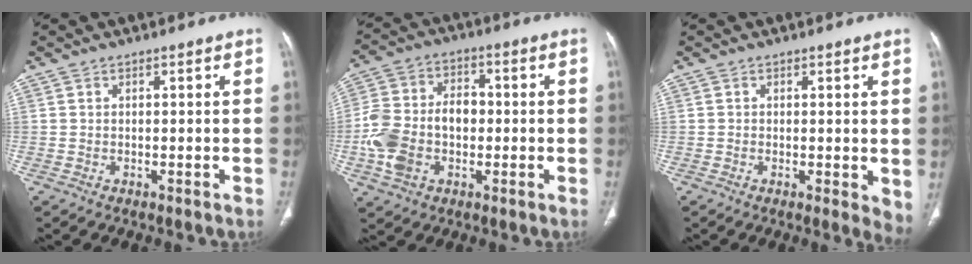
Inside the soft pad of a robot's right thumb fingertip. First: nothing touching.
{"total": 13.2, "force": [-1.9, 9.2, 9.3], "torque": [-0.178, 0.034, -0.038]}
{"total": 4.0, "force": [0.0, 1.5, 3.7], "torque": [-0.044, -0.012, -0.002]}